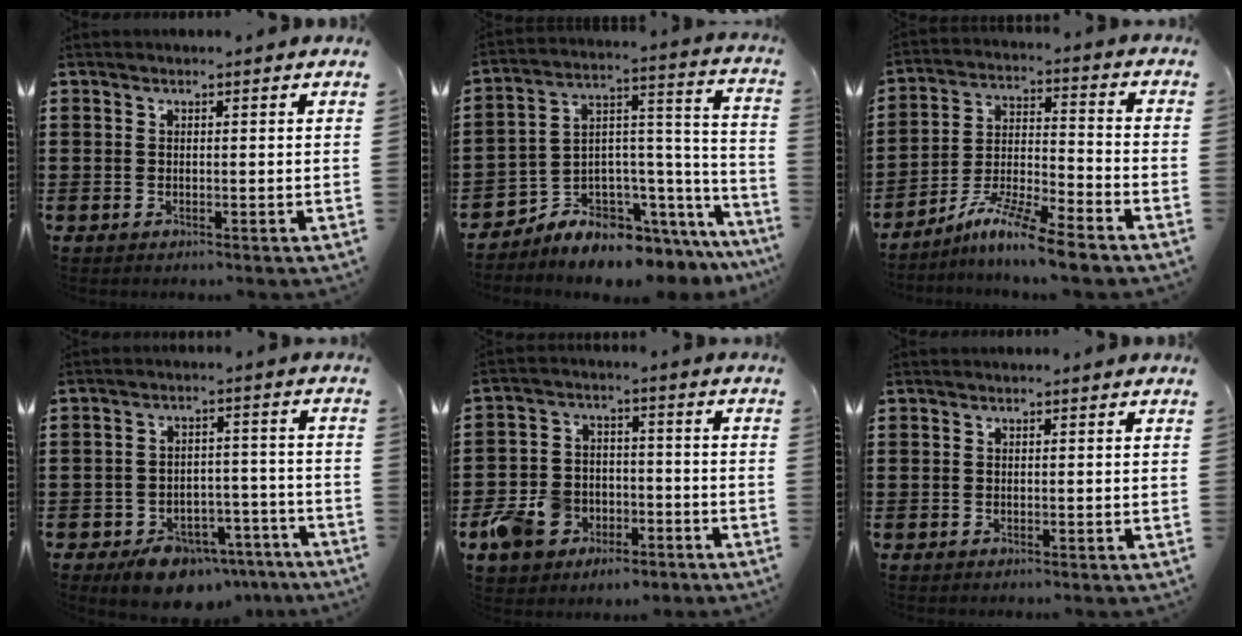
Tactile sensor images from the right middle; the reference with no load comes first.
{"total": 5.6, "force": [-5.2, 2.1, 0.3], "torque": [-0.015, -0.015, -0.100]}
{"total": 9.1, "force": [-7.8, 0.0, 4.7], "torque": [-0.098, -0.002, -0.151]}
{"total": 7.0, "force": [-5.8, 3.2, 2.4], "torque": [-0.035, 0.029, -0.102]}
{"total": 8.0, "force": [-4.8, 5.9, 2.4], "torque": [-0.079, 0.025, -0.093]}
{"total": 0.0}